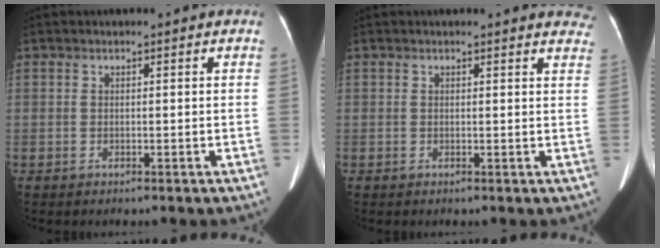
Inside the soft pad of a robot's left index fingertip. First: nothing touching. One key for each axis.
{"total": 6.6, "fx": 6.3, "fy": 1.7, "fz": 1.0, "tx": 0.022, "ty": -0.014, "tz": 0.035}